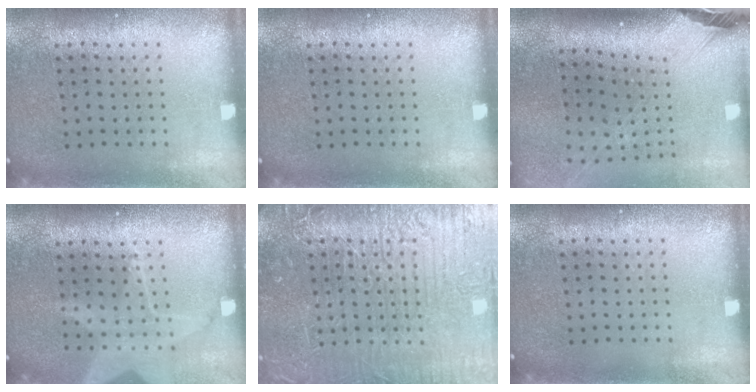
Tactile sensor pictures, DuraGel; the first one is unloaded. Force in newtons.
{"total": 0.0}
{"total": 2.7, "press": 1.9, "slide": 1.9}
{"total": 1.8, "press": 1.5, "slide": 1.1}
{"total": 7.6, "press": 7.6, "slide": 0.9}
{"total": 0.0}